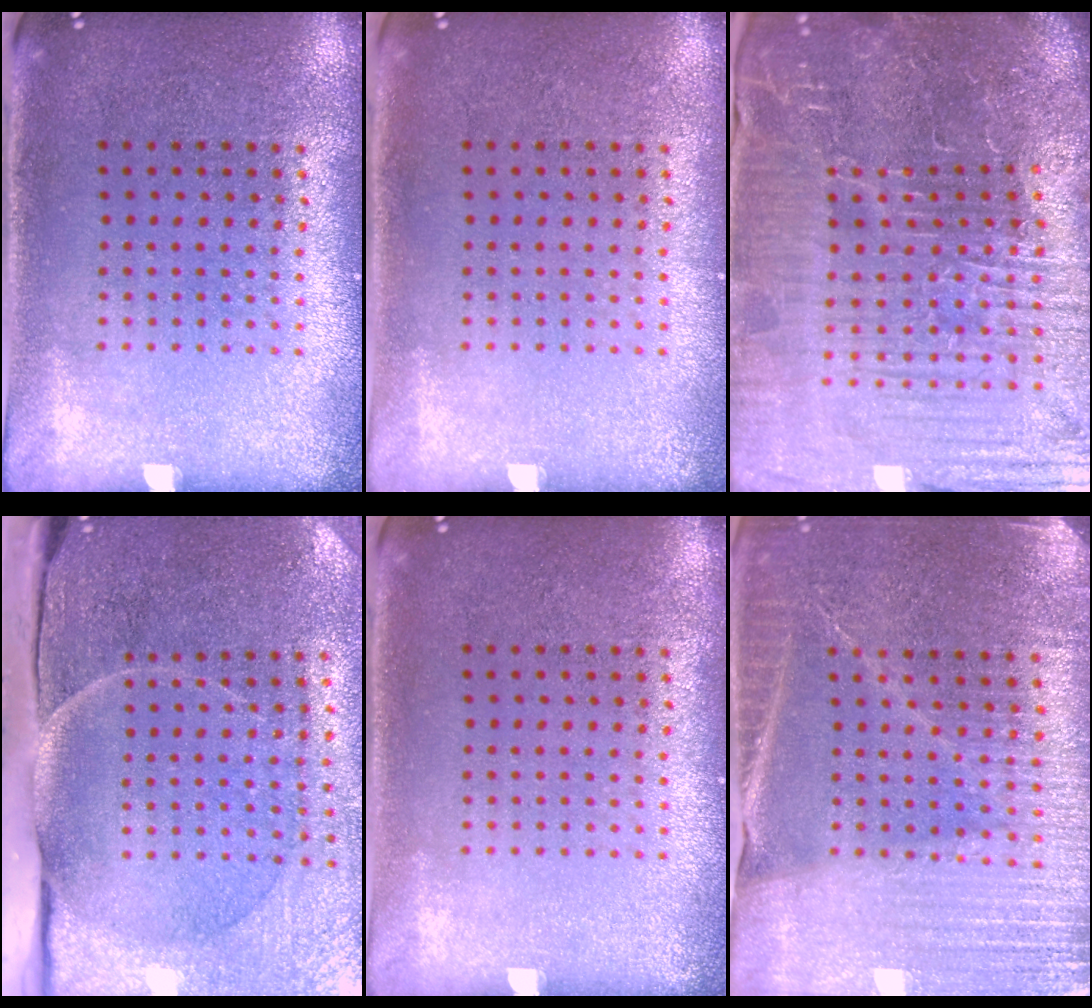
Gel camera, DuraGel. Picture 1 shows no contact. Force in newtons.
{"total": 0.0}
{"total": 6.8, "press": 6.3, "slide": 2.7}
{"total": 4.8, "press": 3.9, "slide": 2.8}
{"total": 0.0}
{"total": 4.0, "press": 3.8, "slide": 1.3}